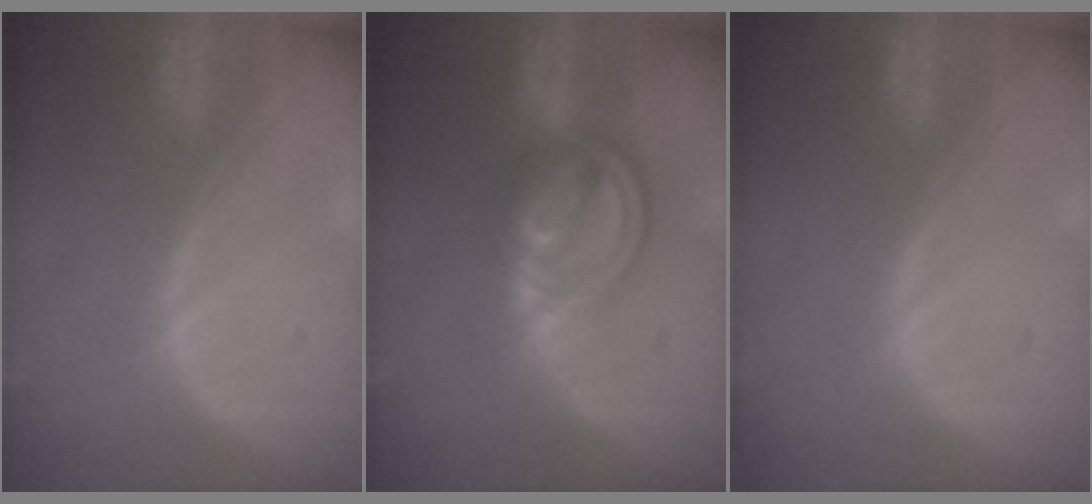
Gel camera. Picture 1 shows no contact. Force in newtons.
{"total": 7.9, "press": 6.9, "slide": 3.8}
{"total": 0.0}